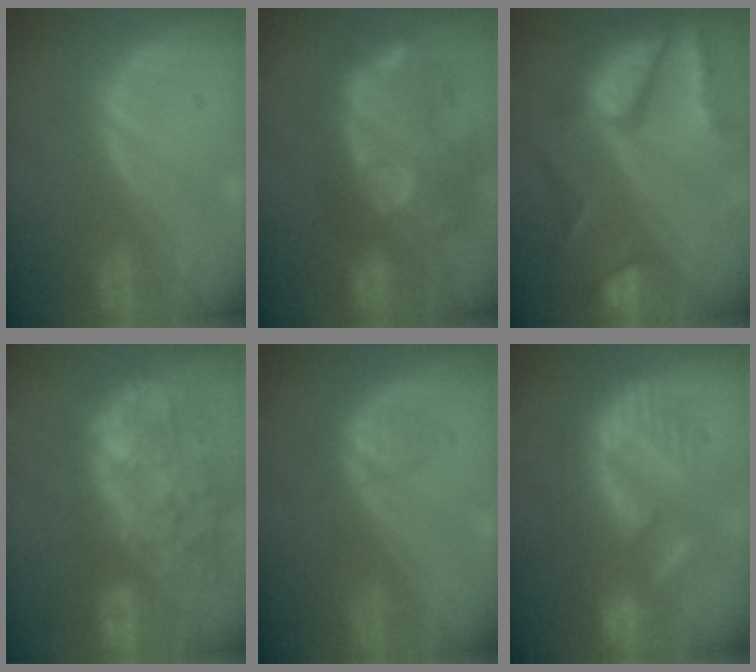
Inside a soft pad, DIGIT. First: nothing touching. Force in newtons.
{"total": 12.9, "press": 11.3, "slide": 6.2}
{"total": 11.0, "press": 9.0, "slide": 6.3}
{"total": 13.6, "press": 11.5, "slide": 7.2}
{"total": 1.9, "press": 1.9, "slide": 0.4}
{"total": 8.7, "press": 8.6, "slide": 1.4}